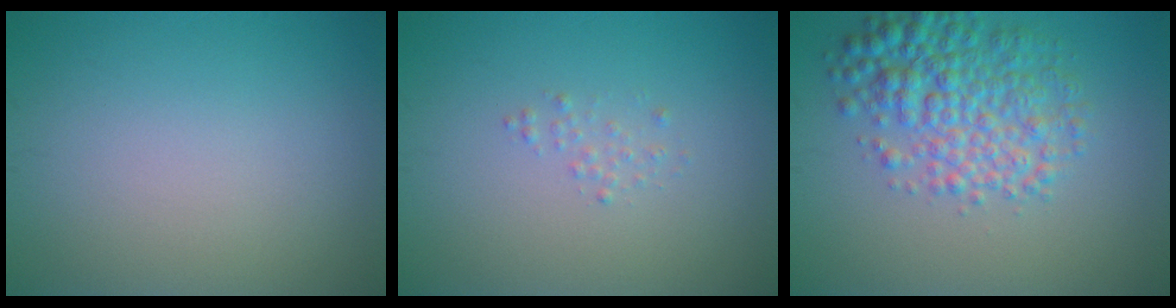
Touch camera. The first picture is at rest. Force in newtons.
{"total": 0.8, "press": 0.8, "slide": 0.0}
{"total": 5.7, "press": 5.7, "slide": 0.1}